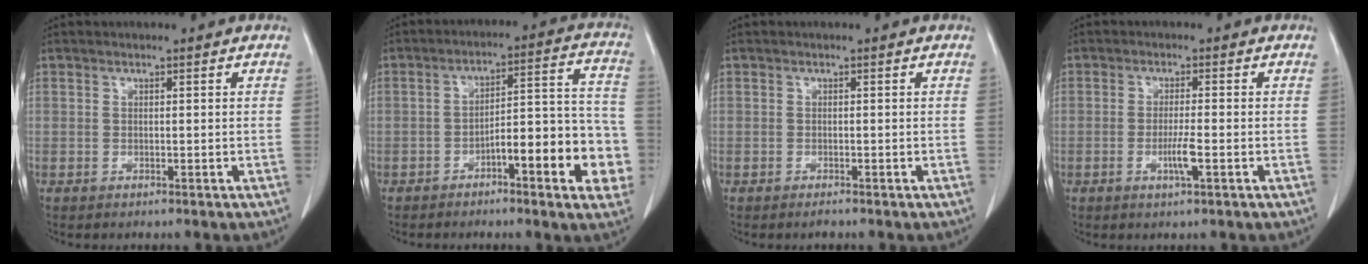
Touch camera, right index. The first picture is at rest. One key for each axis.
{"total": 13.2, "fx": -5.1, "fy": 3.0, "fz": 11.8, "tx": -0.144, "ty": 0.037, "tz": -0.069}
{"total": 0.8, "fx": -0.8, "fy": 0.0, "fz": 0.3, "tx": -0.011, "ty": -0.003, "tz": -0.009}
{"total": 3.4, "fx": -1.3, "fy": -0.1, "fz": 3.1, "tx": -0.062, "ty": -0.006, "tz": -0.024}